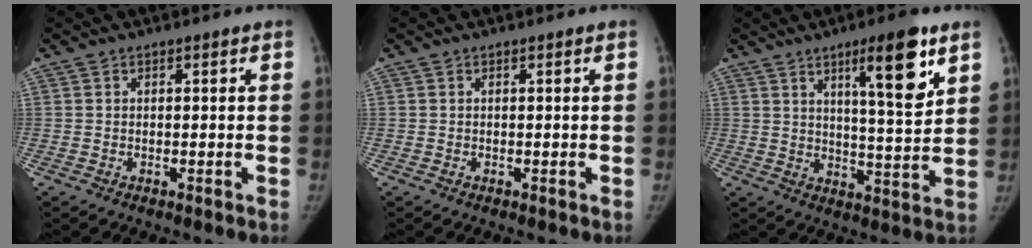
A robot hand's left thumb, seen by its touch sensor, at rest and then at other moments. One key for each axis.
{"total": 0.0}
{"total": 12.5, "fx": 6.6, "fy": 2.4, "fz": 10.4, "tx": -0.142, "ty": -0.039, "tz": 0.102}